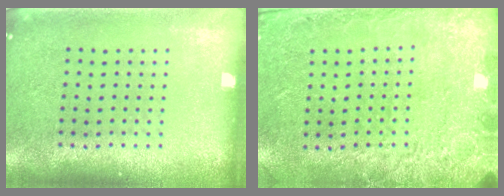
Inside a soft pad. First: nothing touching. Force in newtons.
{"total": 2.8, "press": 2.0, "slide": 1.9}